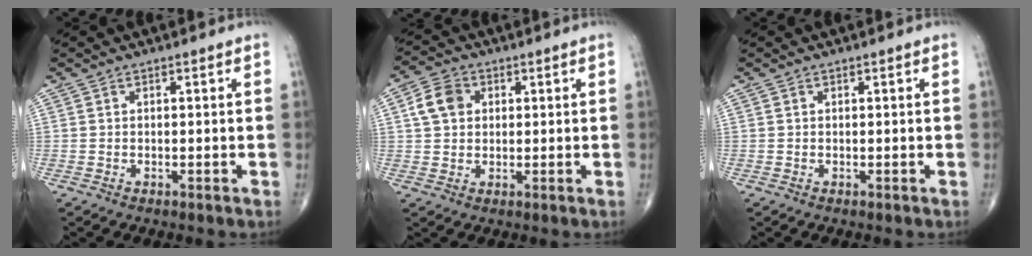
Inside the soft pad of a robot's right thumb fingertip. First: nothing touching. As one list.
[{"total": 6.2, "force": [1.5, 4.8, 3.5], "torque": [-0.056, 0.006, 0.023]}, {"total": 0.0}]